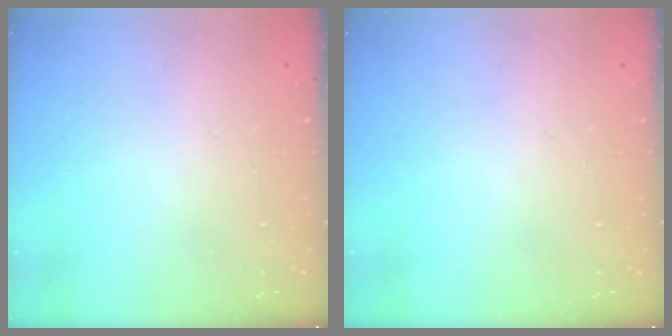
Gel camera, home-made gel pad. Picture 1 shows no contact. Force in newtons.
{"total": 0.0}